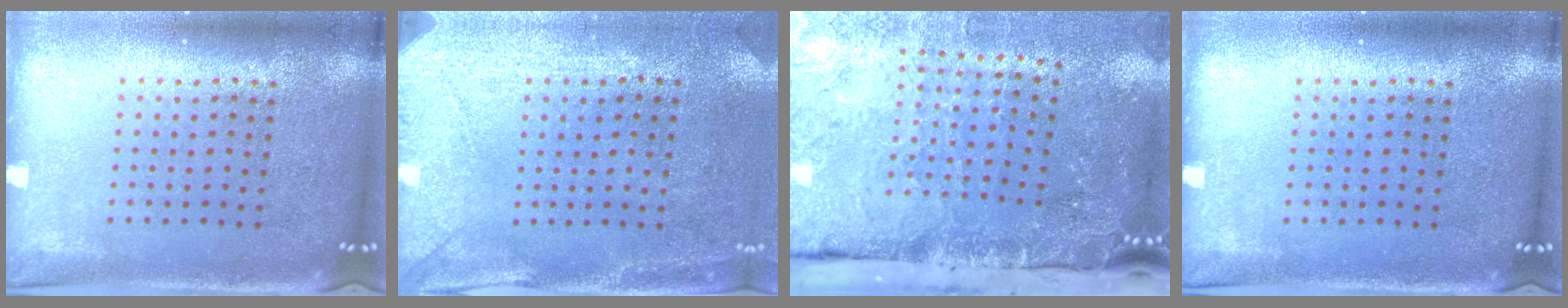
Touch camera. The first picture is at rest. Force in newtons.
{"total": 2.9, "press": 2.4, "slide": 1.6}
{"total": 4.7, "press": 3.6, "slide": 3.1}
{"total": 0.0}